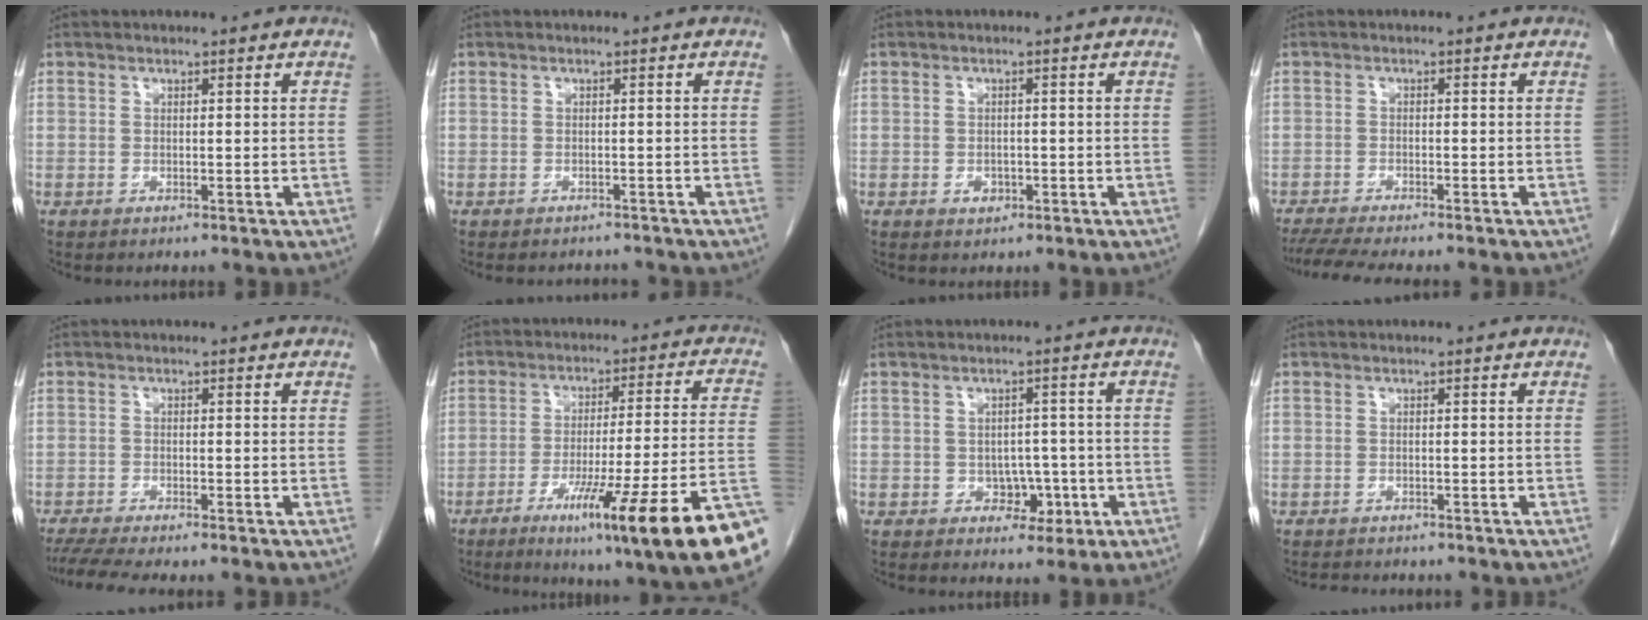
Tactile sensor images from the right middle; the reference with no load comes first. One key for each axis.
{"total": 3.6, "fx": -3.4, "fy": 1.1, "fz": 0.5, "tx": -0.004, "ty": -0.004, "tz": -0.042}
{"total": 1.6, "fx": -0.7, "fy": 1.2, "fz": 0.9, "tx": -0.016, "ty": 0.001, "tz": -0.004}
{"total": 8.4, "fx": -7.2, "fy": 0.5, "fz": 4.3, "tx": -0.065, "ty": -0.016, "tz": -0.112}
{"total": 7.5, "fx": -6.4, "fy": 0.2, "fz": 3.8, "tx": -0.060, "ty": -0.016, "tz": -0.103}
{"total": 21.4, "fx": -11.4, "fy": -0.1, "fz": 18.1, "tx": -0.197, "ty": -0.025, "tz": -0.174}
{"total": 3.9, "fx": -1.4, "fy": 2.8, "fz": 2.3, "tx": -0.023, "ty": 0.008, "tz": -0.012}
{"total": 5.0, "fx": -4.5, "fy": 1.4, "fz": 1.6, "tx": -0.026, "ty": -0.007, "tz": -0.059}